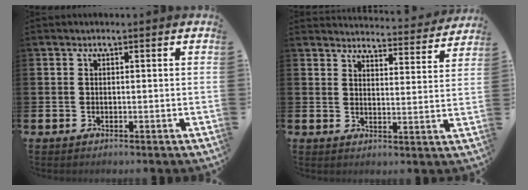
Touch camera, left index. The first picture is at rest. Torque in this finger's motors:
{"motor_torque": [-0.22, -0.94, 0.13, 0.00]}